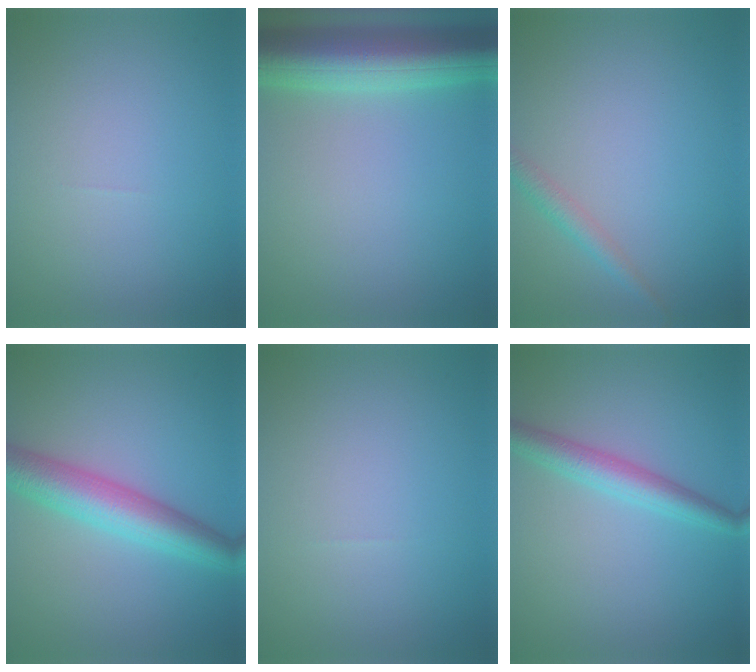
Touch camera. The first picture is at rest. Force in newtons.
{"total": 8.9, "press": 8.9, "slide": 0.3}
{"total": 1.8, "press": 1.8, "slide": 0.1}
{"total": 6.0, "press": 6.0, "slide": 0.1}
{"total": 0.0}
{"total": 3.3, "press": 3.3, "slide": 0.2}